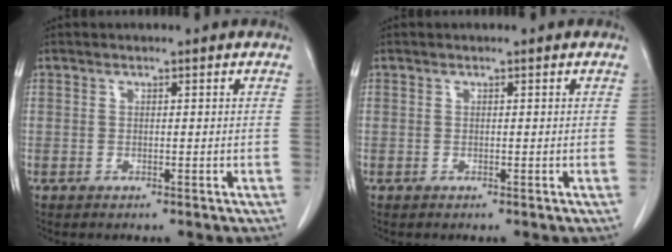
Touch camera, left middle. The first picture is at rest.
{"total": 0.0}